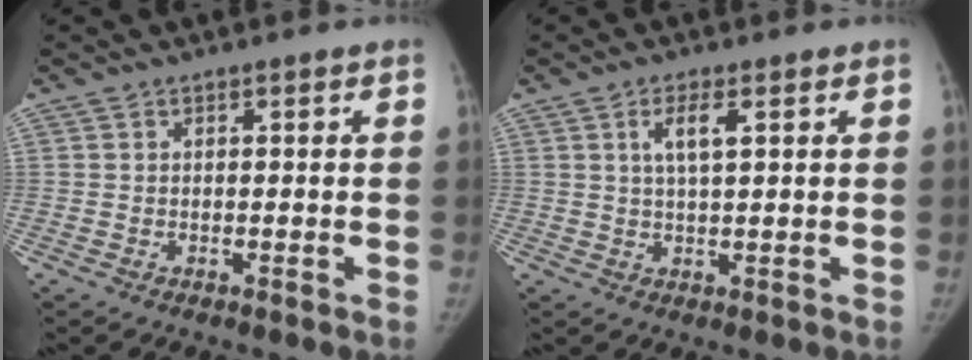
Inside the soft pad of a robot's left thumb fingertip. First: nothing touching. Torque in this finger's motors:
{"motor_torque": [-0.17, 0.12, 0.45, -0.32, 0.15]}